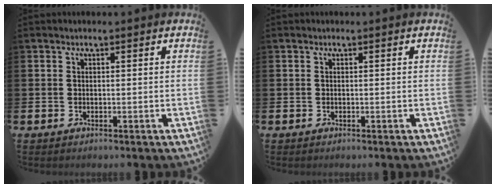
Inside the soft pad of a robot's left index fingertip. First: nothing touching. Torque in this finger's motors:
{"motor_torque": [0.03, 0.03, 0.01, 0.00]}